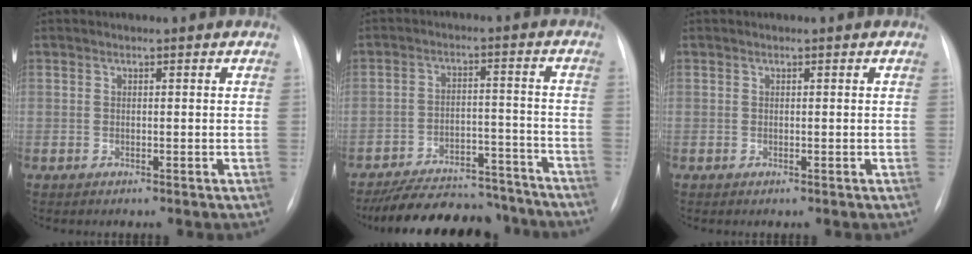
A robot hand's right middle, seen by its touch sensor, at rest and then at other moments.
{"total": 18.3, "force": [-16.6, 5.3, 5.8], "torque": [-0.098, 0.015, -0.233]}
{"total": 0.0}